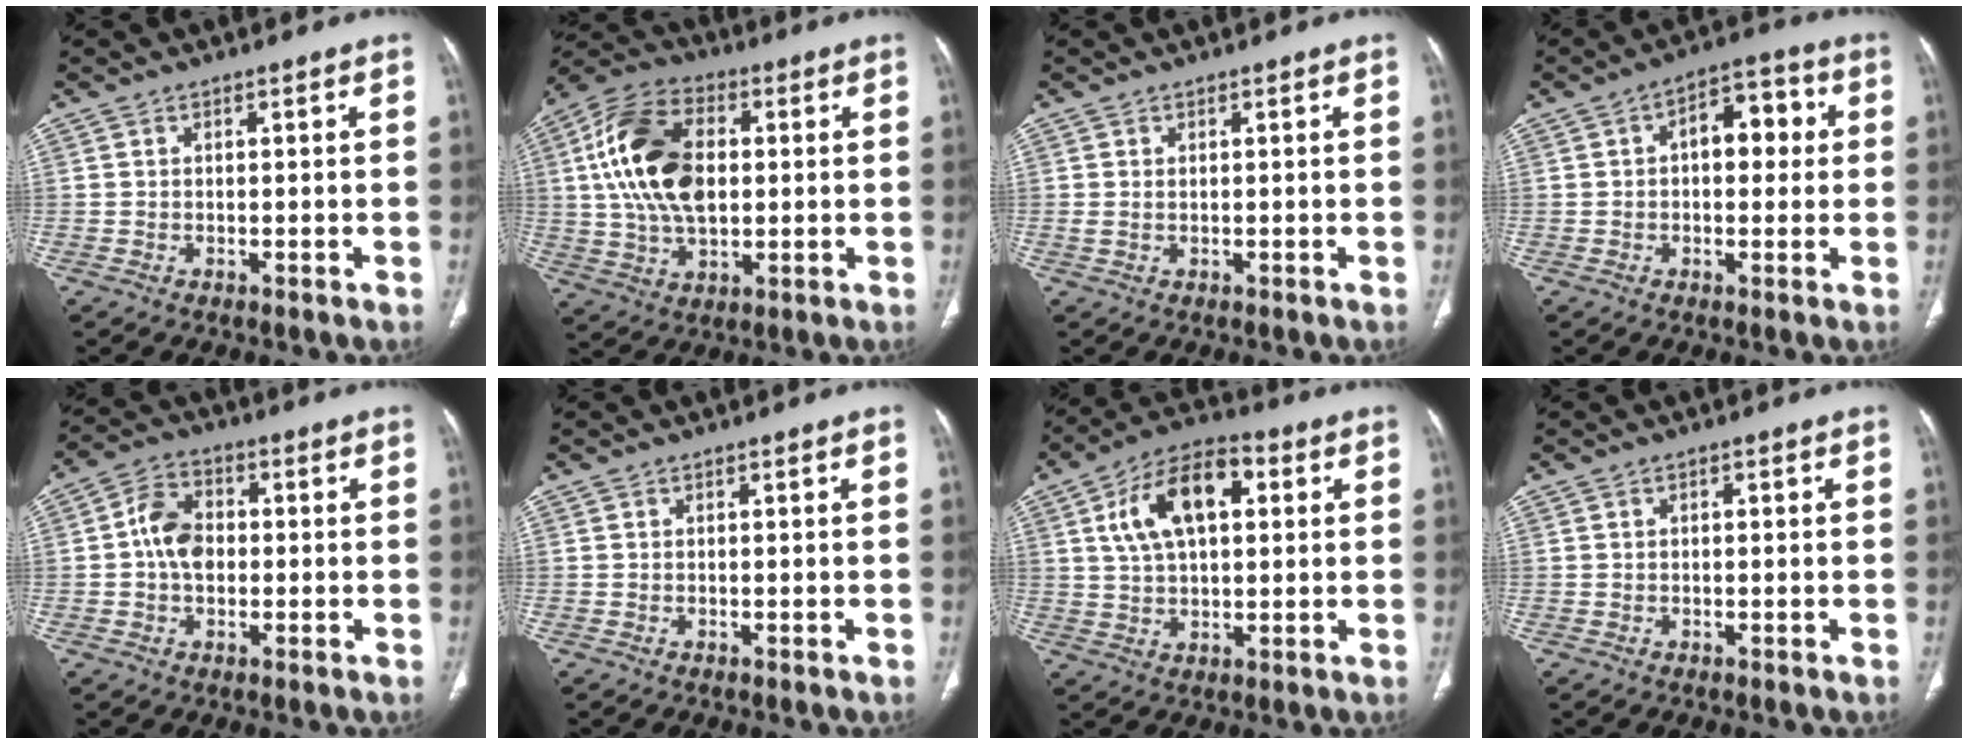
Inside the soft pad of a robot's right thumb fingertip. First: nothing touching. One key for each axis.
{"total": 17.7, "fx": 2.4, "fy": 10.8, "fz": 13.9, "tx": -0.255, "ty": 0.013, "tz": 0.042}
{"total": 1.0, "fx": 0.2, "fy": 0.5, "fz": 0.8, "tx": -0.020, "ty": 0.007, "tz": 0.010}
{"total": 9.0, "fx": 1.3, "fy": 5.2, "fz": 7.3, "tx": -0.070, "ty": 0.023, "tz": 0.013}
{"total": 7.7, "fx": -0.1, "fy": 5.5, "fz": 5.3, "tx": -0.082, "ty": 0.017, "tz": -0.009}
{"total": 0.0}
{"total": 14.4, "fx": 4.0, "fy": 7.8, "fz": 11.4, "tx": -0.192, "ty": 0.016, "tz": 0.066}
{"total": 0.6, "fx": 0.1, "fy": 0.2, "fz": 0.5, "tx": -0.008, "ty": 0.000, "tz": 0.002}